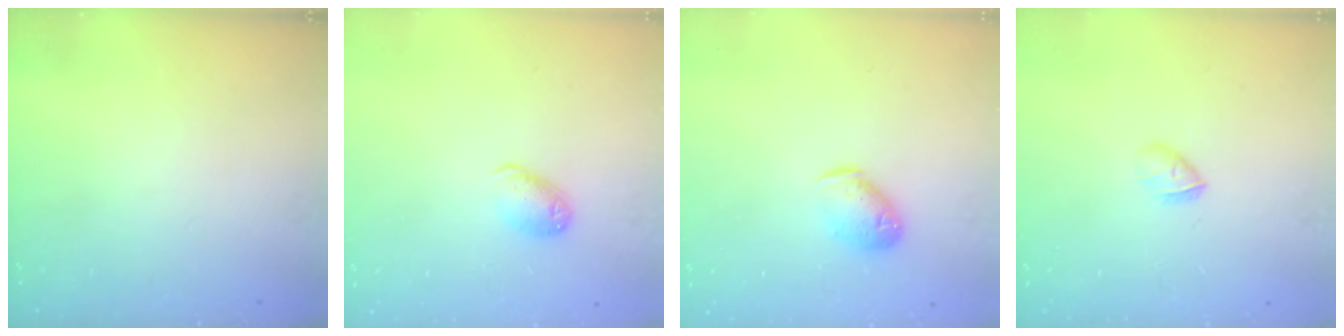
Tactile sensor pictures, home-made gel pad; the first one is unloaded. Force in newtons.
{"total": 8.6, "press": 8.5, "slide": 1.3}
{"total": 8.2, "press": 8.1, "slide": 1.0}
{"total": 3.4, "press": 3.2, "slide": 1.1}